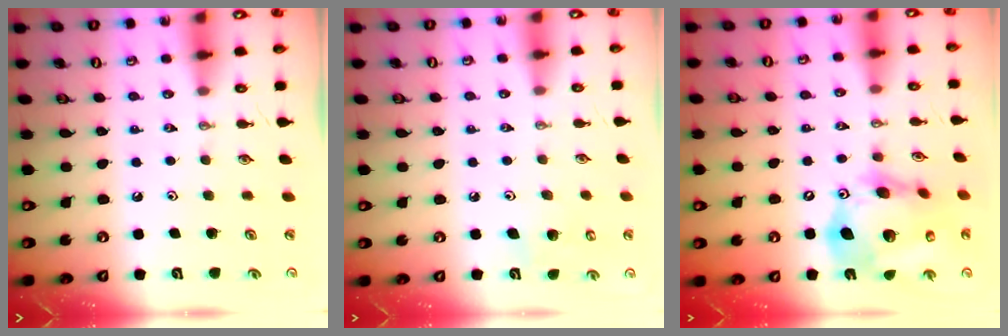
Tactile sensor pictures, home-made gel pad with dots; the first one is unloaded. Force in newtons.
{"total": 6.1, "press": 5.8, "slide": 1.9}
{"total": 21.2, "press": 20.9, "slide": 3.4}